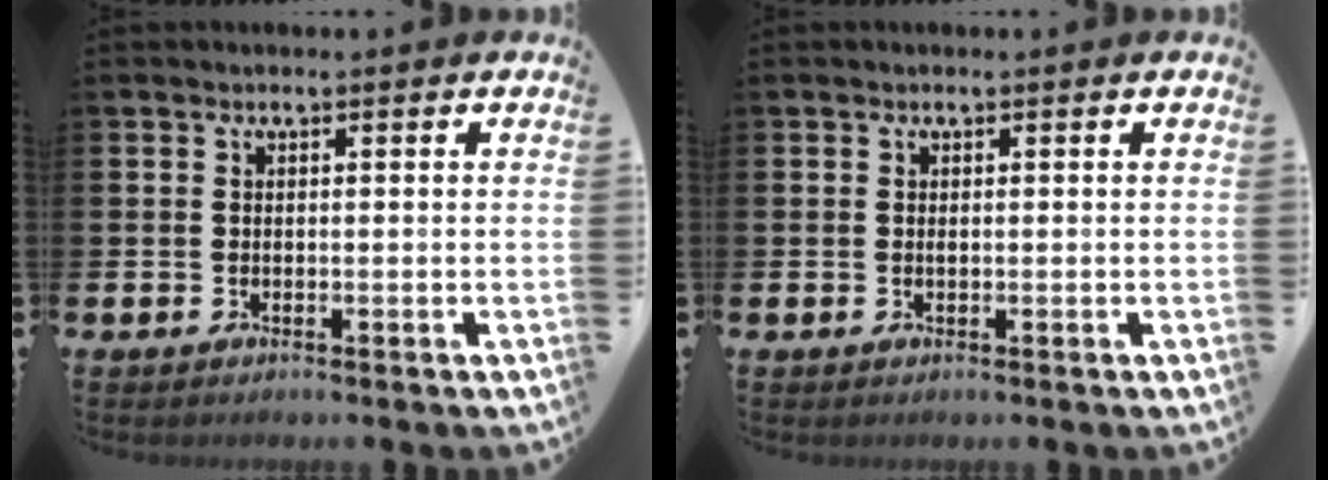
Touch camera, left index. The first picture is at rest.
{"total": 0.0}